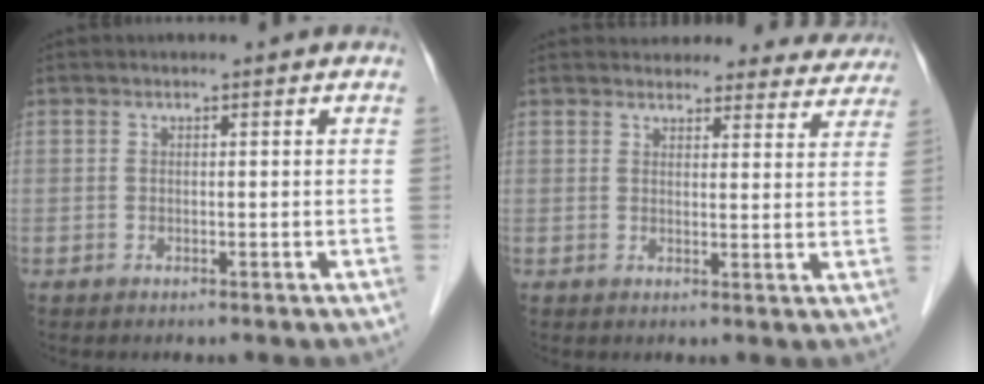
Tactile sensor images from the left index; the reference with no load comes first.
{"total": 17.7, "force": [16.7, 4.9, 3.0], "torque": [-0.013, -0.003, 0.184]}